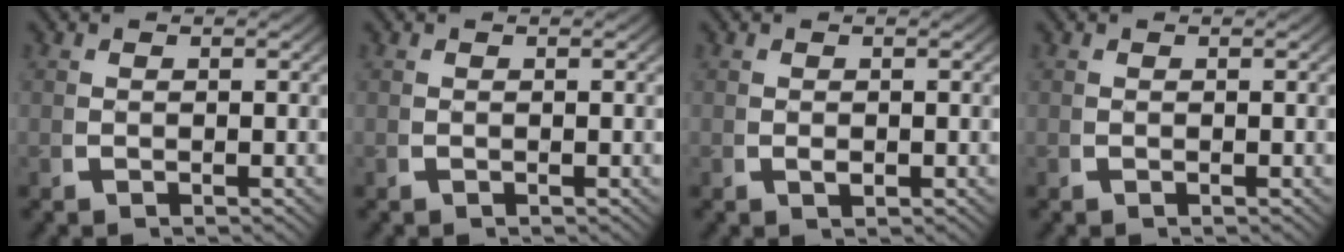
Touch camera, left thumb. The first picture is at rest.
{"total": 0.0}
{"total": 0.7, "force": [0.0, 0.5, 0.6], "torque": [-0.013, -0.003, 0.002]}
{"total": 0.0}